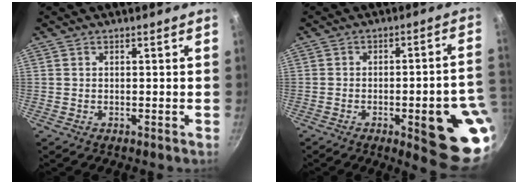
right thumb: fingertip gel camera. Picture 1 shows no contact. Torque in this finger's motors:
{"motor_torque": [3.13, 1.88, 1.98, -0.79, 0.30]}